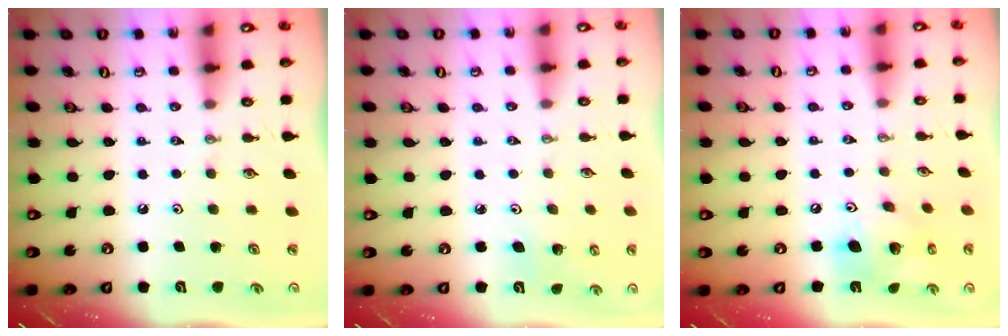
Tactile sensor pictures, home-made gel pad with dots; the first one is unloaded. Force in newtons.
{"total": 4.7, "press": 4.7, "slide": 0.7}
{"total": 13.2, "press": 12.9, "slide": 3.0}